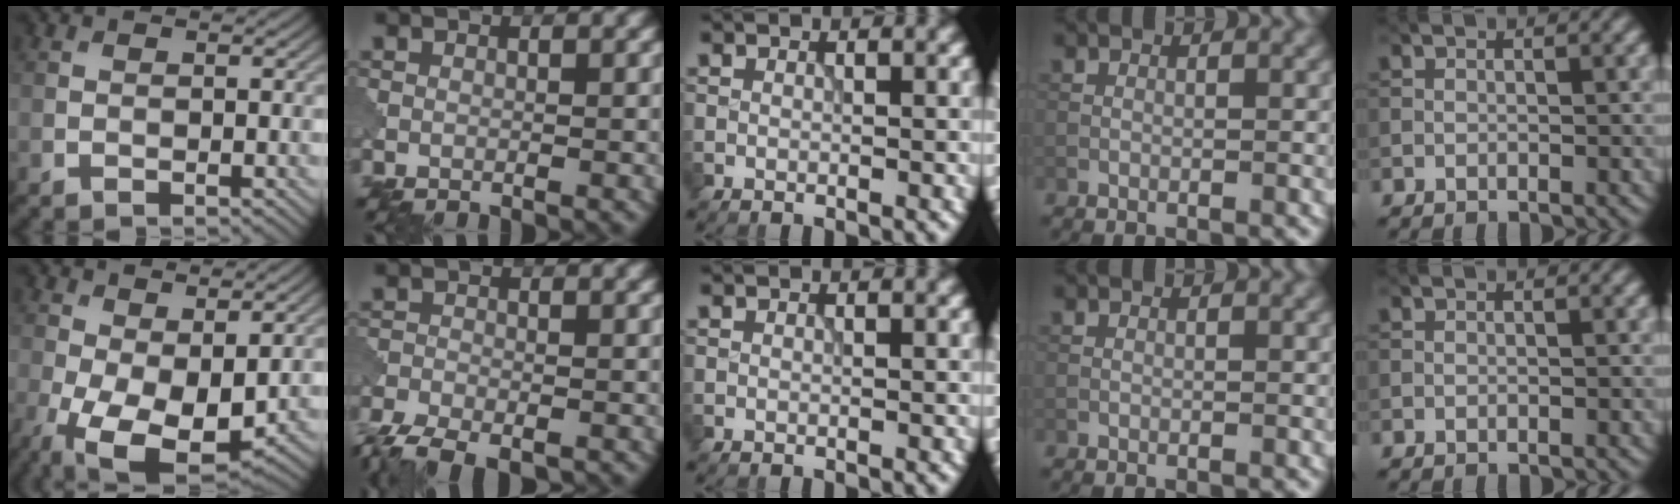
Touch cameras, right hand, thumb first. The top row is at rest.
{"thumb": {"total": 11.1, "force": [-2.3, 6.1, 9.0], "torque": [-0.211, -0.038, -0.017]}, "index": {"total": 6.4, "force": [-5.4, 2.0, 2.8], "torque": [-0.056, -0.022, -0.095]}}